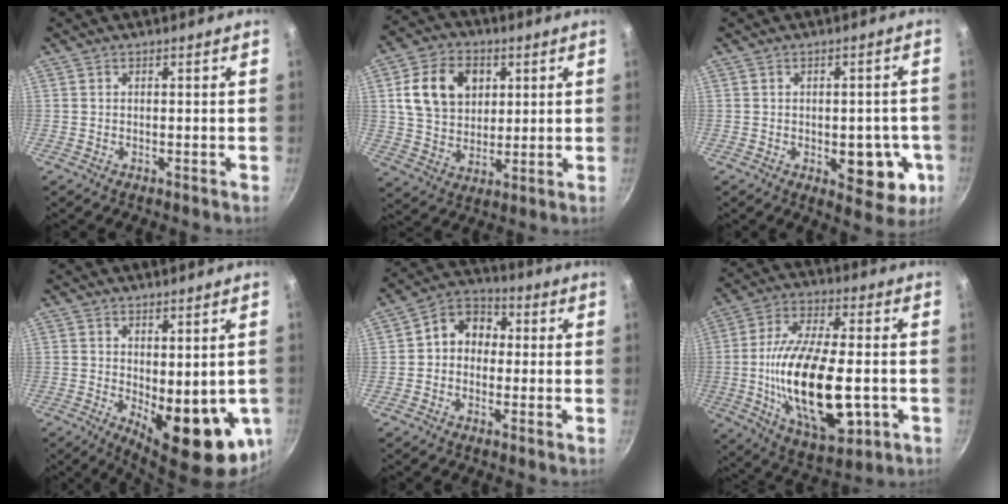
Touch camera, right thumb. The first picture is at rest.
{"total": 13.7, "force": [3.8, 10.3, 8.3], "torque": [-0.128, -0.002, 0.065]}
{"total": 10.1, "force": [-2.3, 5.5, 8.2], "torque": [-0.060, 0.003, -0.024]}
{"total": 14.0, "force": [-1.6, 5.9, 12.6], "torque": [-0.138, -0.021, -0.005]}
{"total": 8.4, "force": [0.3, 6.9, 4.7], "torque": [-0.033, 0.025, -0.019]}
{"total": 21.9, "force": [-3.7, 9.9, 19.2], "torque": [-0.318, 0.005, -0.053]}